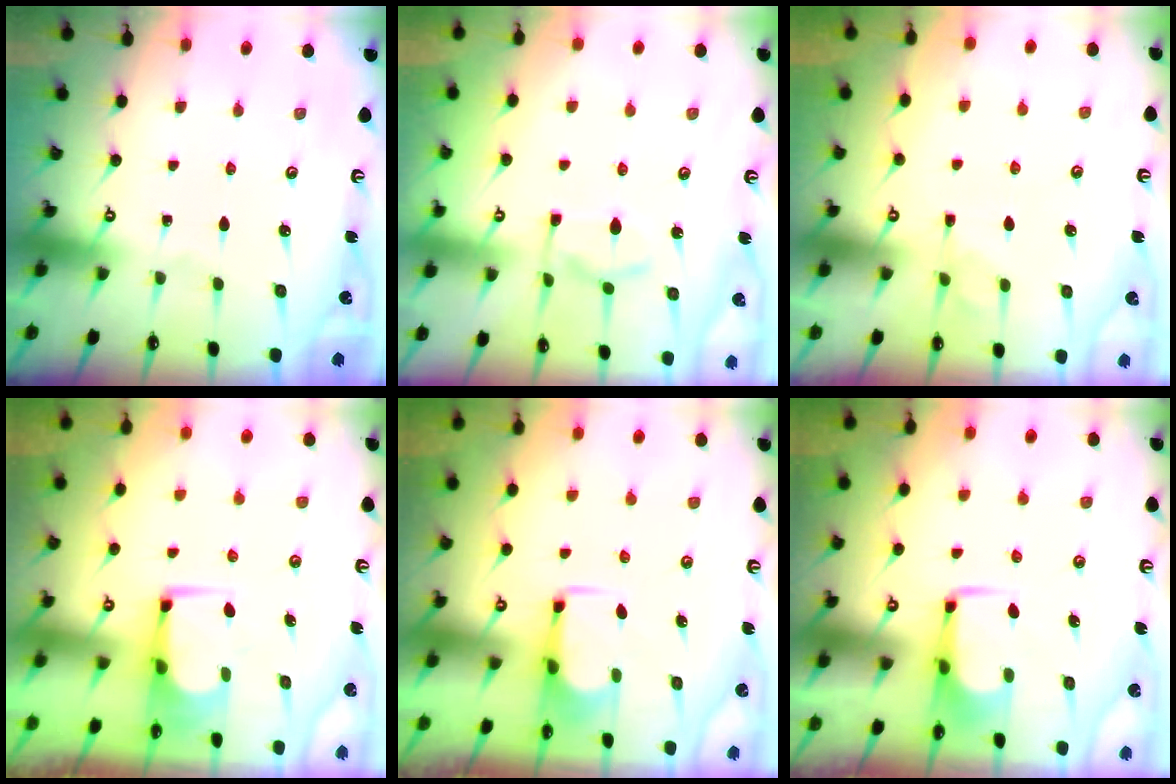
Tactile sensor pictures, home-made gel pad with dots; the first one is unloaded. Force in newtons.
{"total": 3.4, "press": 3.3, "slide": 1.0}
{"total": 1.3, "press": 0.6, "slide": 1.1}
{"total": 5.7, "press": 5.7, "slide": 0.5}
{"total": 2.5, "press": 2.4, "slide": 0.9}
{"total": 2.0, "press": 2.0, "slide": 0.2}